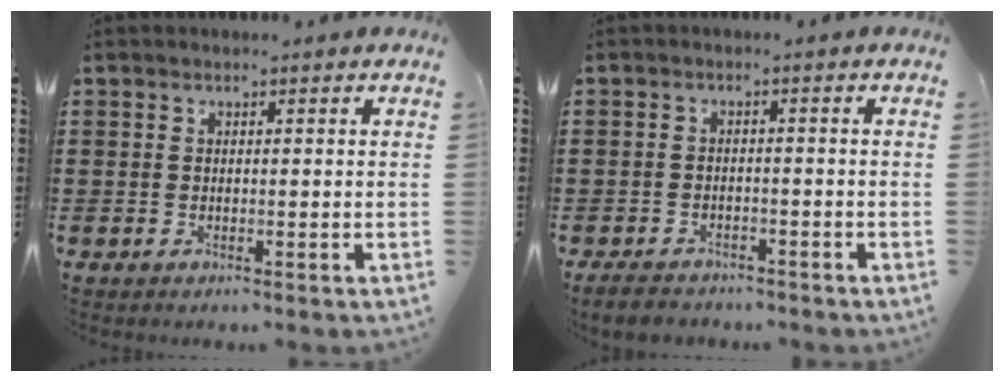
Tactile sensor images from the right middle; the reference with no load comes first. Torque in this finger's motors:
{"motor_torque": [0.58, 0.15, 0.27, 0.08]}